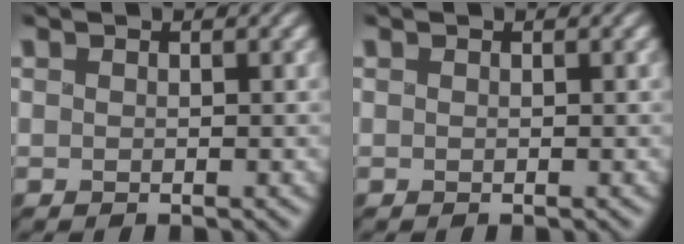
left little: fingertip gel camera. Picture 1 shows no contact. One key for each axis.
{"total": 0.0}